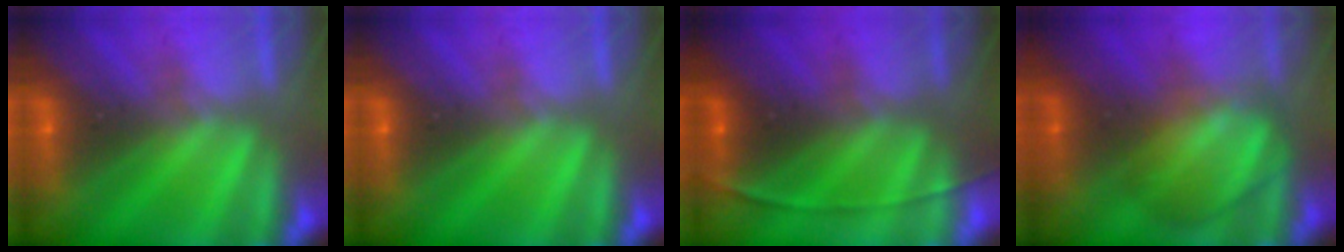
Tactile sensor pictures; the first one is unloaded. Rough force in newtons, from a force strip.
{"total": 0.0}
{"total": 1.6}
{"total": 2.9}